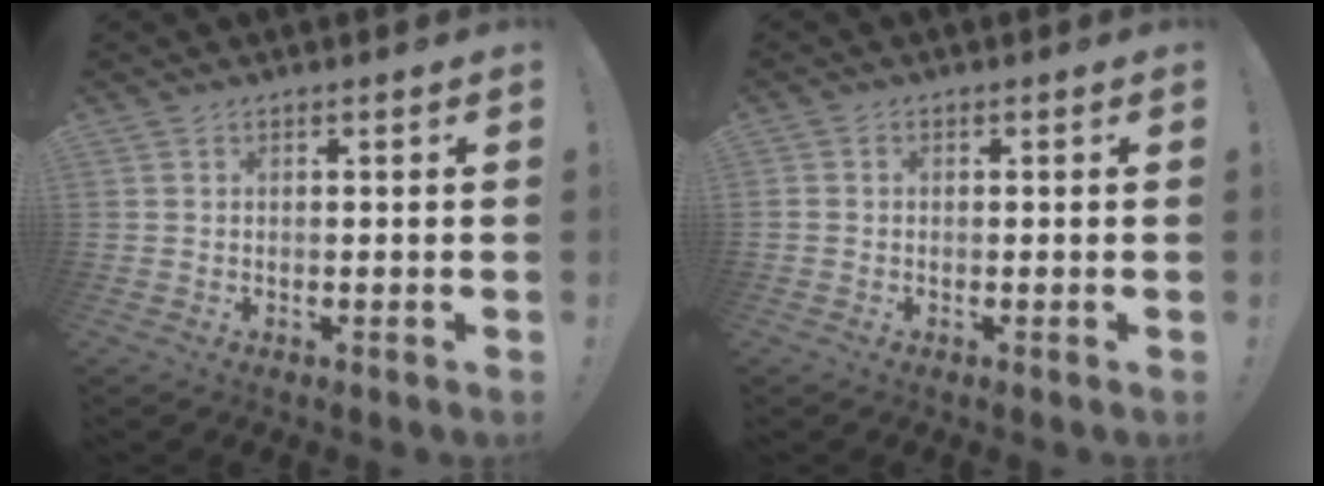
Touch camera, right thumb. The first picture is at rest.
{"total": 0.8, "force": [-0.4, 0.7, 0.1], "torque": [-0.003, 0.003, -0.008]}